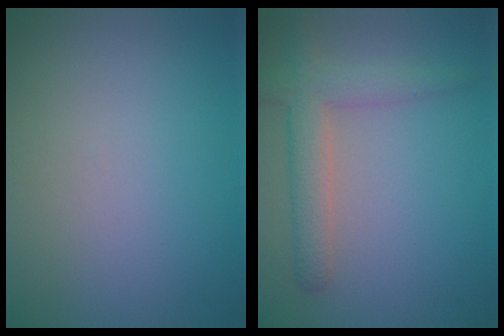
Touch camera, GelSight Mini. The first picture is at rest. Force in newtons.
{"total": 3.7, "press": 3.7, "slide": 0.2}